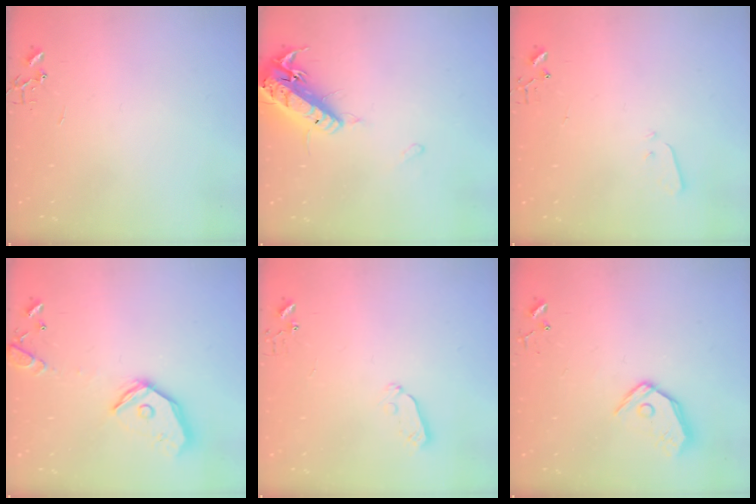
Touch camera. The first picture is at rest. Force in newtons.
{"total": 17.3, "press": 16.9, "slide": 3.7}
{"total": 2.2, "press": 2.1, "slide": 0.3}
{"total": 16.4, "press": 16.2, "slide": 2.5}
{"total": 3.9, "press": 3.8, "slide": 0.6}
{"total": 11.1, "press": 11.0, "slide": 1.7}